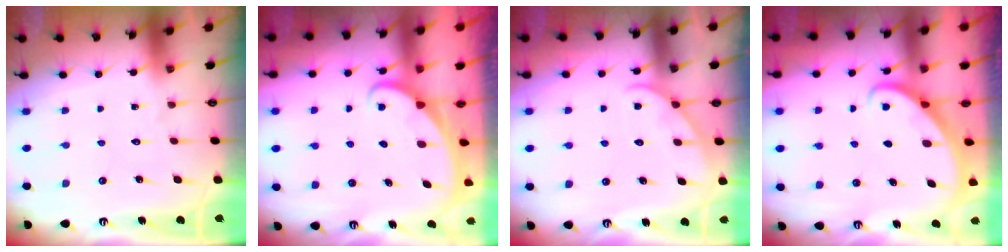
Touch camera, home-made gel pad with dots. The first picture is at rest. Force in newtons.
{"total": 1.8, "press": 1.7, "slide": 0.1}
{"total": 4.8, "press": 4.8, "slide": 0.5}
{"total": 2.7, "press": 2.7, "slide": 0.1}